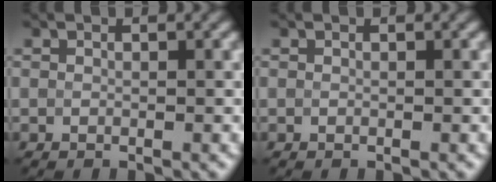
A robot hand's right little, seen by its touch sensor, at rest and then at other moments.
{"total": 0.0}